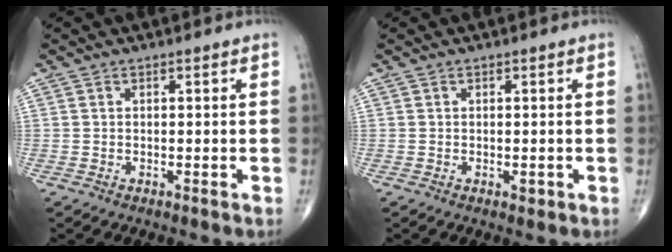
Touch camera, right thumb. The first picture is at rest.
{"total": 0.8, "force": [-0.2, 0.5, 0.6], "torque": [-0.005, -0.002, -0.002]}